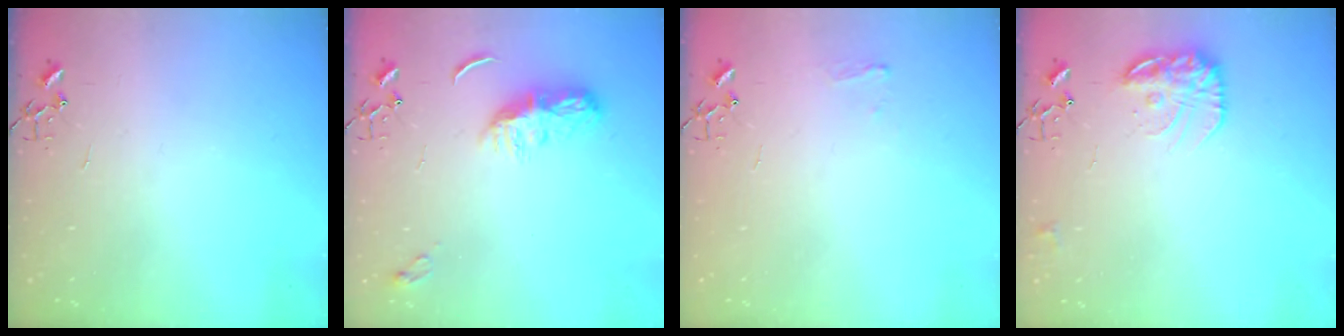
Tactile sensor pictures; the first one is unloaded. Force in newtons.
{"total": 8.2, "press": 8.2, "slide": 0.4}
{"total": 5.2, "press": 5.1, "slide": 0.6}
{"total": 14.8, "press": 14.8, "slide": 0.8}